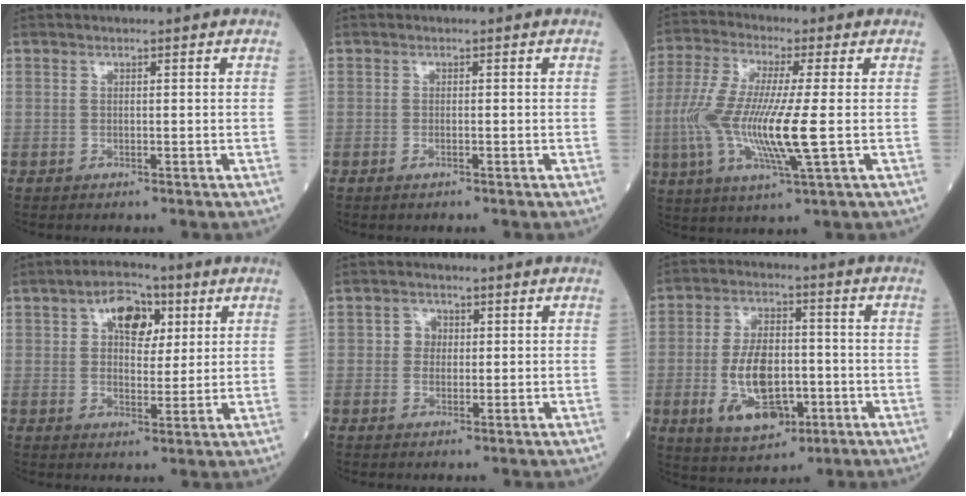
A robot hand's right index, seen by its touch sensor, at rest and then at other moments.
{"total": 0.7, "force": [-0.4, 0.1, 0.6], "torque": [-0.014, -0.001, -0.006]}
{"total": 13.6, "force": [-1.5, 1.3, 13.5], "torque": [-0.293, -0.013, -0.036]}
{"total": 7.3, "force": [2.9, 4.2, 5.2], "torque": [-0.079, 0.021, 0.046]}
{"total": 2.3, "force": [0.3, 2.1, 0.9], "torque": [-0.009, 0.006, 0.001]}
{"total": 11.6, "force": [-3.0, 6.0, 9.5], "torque": [-0.188, 0.001, -0.045]}